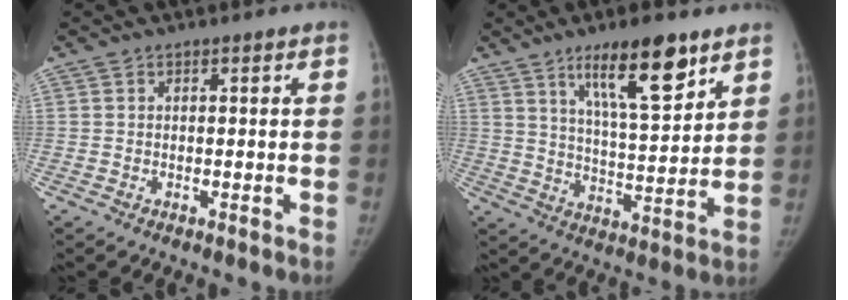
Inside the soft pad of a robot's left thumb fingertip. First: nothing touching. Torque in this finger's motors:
{"motor_torque": [0.63, 0.29, 1.03, -1.15, 0.32]}